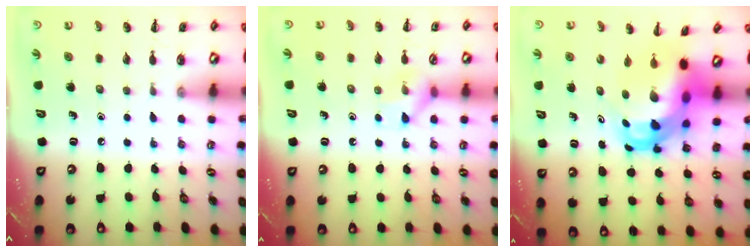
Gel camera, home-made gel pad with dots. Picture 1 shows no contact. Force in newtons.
{"total": 7.9, "press": 7.9, "slide": 0.4}
{"total": 10.3, "press": 10.0, "slide": 2.6}